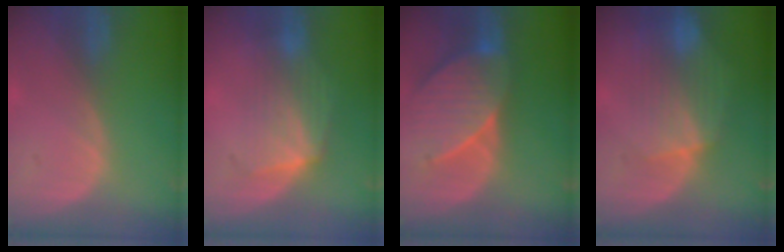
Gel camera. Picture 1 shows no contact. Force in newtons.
{"total": 7.2, "press": 6.6, "slide": 2.9}
{"total": 9.2, "press": 8.8, "slide": 2.6}
{"total": 8.6, "press": 8.0, "slide": 3.2}